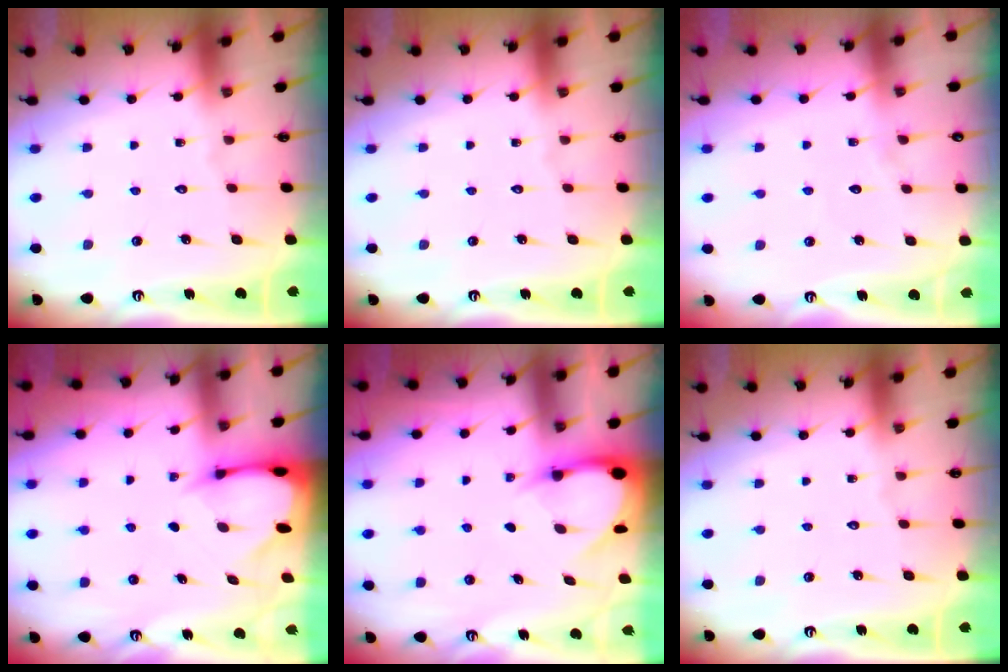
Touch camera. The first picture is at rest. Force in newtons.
{"total": 0.0}
{"total": 3.8, "press": 3.8, "slide": 0.4}
{"total": 3.1, "press": 3.0, "slide": 0.4}
{"total": 3.8, "press": 3.8, "slide": 0.2}
{"total": 0.0}